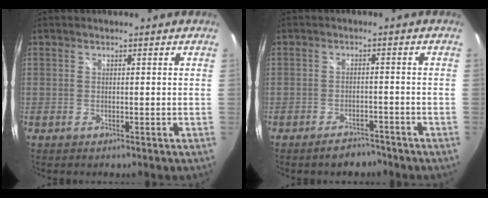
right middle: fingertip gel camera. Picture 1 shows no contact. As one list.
[{"total": 3.7, "force": [-3.2, 1.5, 1.0], "torque": [-0.023, 0.006, -0.046]}]